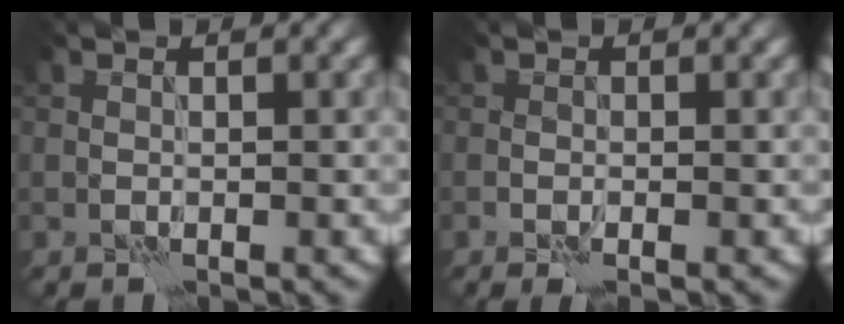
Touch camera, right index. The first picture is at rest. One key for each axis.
{"total": 1.0, "fx": -0.4, "fy": 0.4, "fz": 0.9, "tx": -0.018, "ty": -0.003, "tz": -0.010}